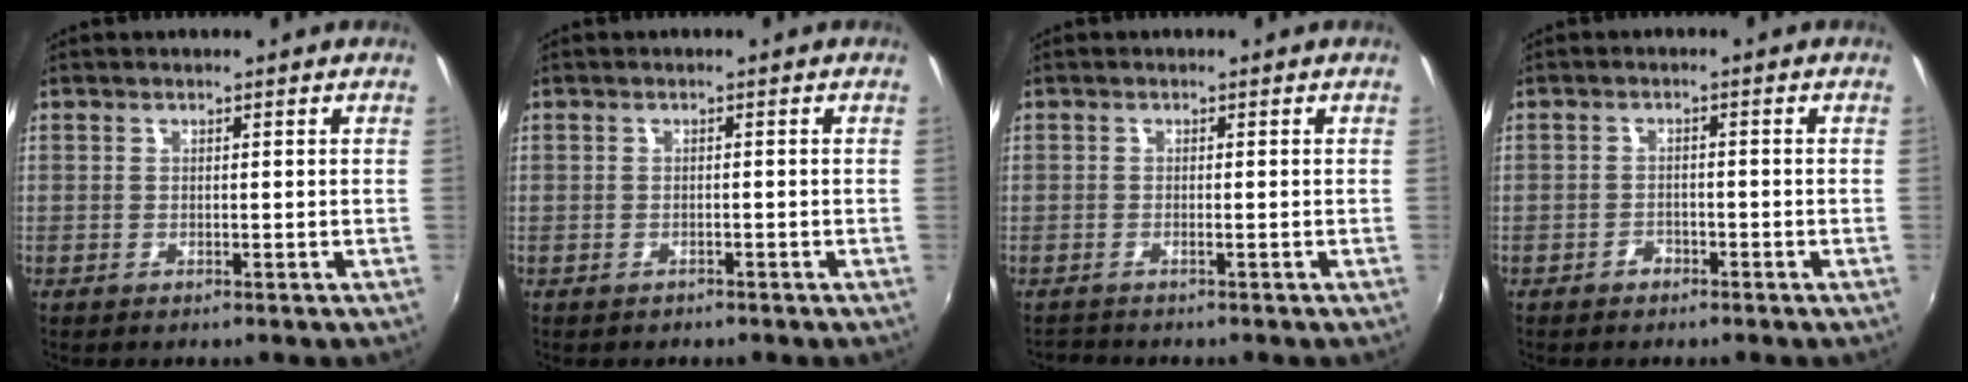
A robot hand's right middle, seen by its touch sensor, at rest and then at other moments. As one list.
[{"total": 1.3, "force": [-0.9, 1.0, 0.2], "torque": [-0.007, -0.001, -0.013]}, {"total": 1.2, "force": [-1.2, 0.4, 0.1], "torque": [-0.009, 0.000, -0.023]}, {"total": 2.2, "force": [-1.7, 1.4, 0.5], "torque": [-0.014, 0.002, -0.025]}]